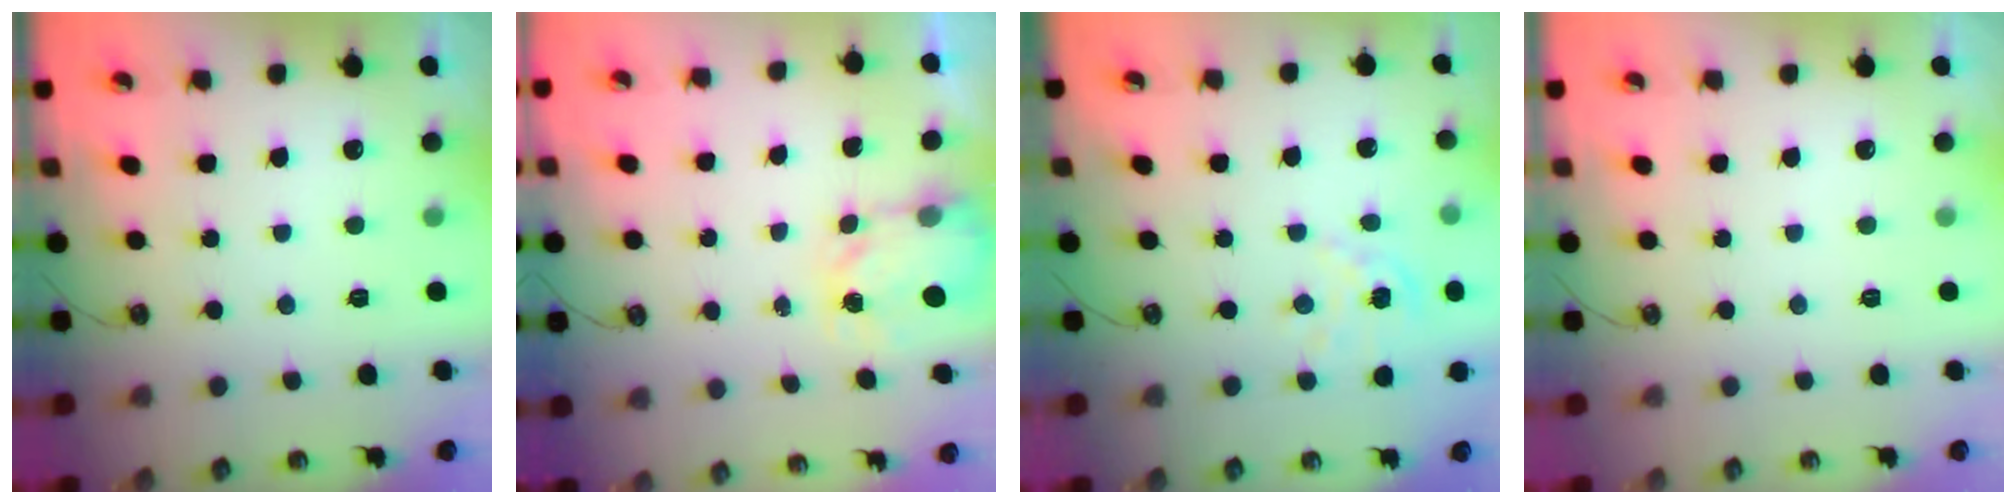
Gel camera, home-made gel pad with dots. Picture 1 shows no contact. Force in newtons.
{"total": 3.6, "press": 3.5, "slide": 0.6}
{"total": 2.5, "press": 2.5, "slide": 0.2}
{"total": 0.0}